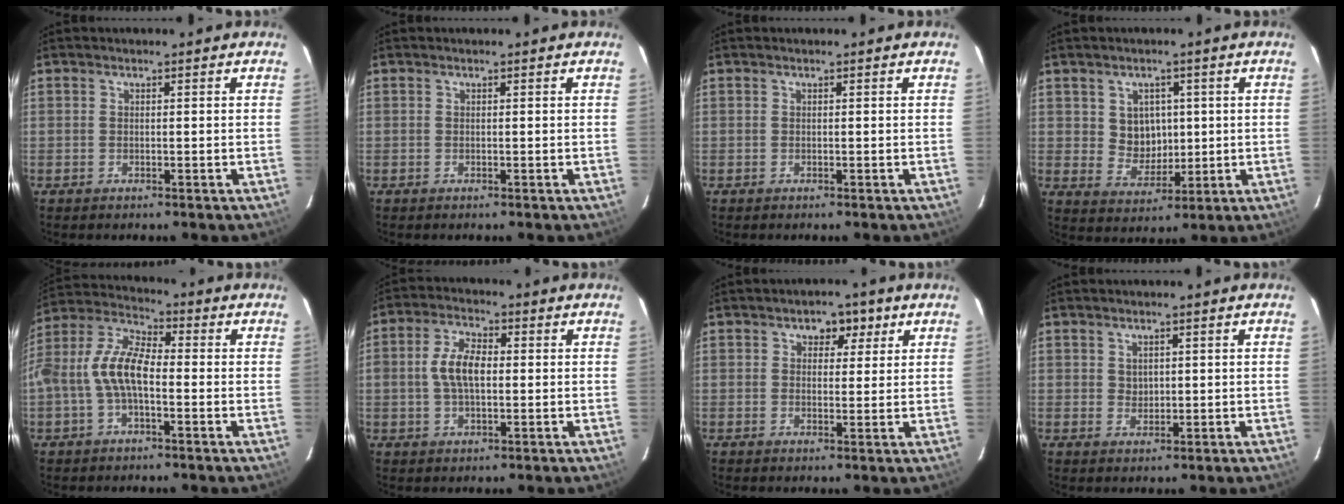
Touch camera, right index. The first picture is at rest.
{"total": 0.0}
{"total": 0.0}
{"total": 6.2, "force": [1.3, 5.7, 2.0], "torque": [-0.037, 0.005, 0.036]}
{"total": 9.8, "force": [-2.0, 4.5, 8.5], "torque": [-0.183, 0.017, -0.040]}
{"total": 7.0, "force": [0.1, 3.7, 5.9], "torque": [-0.117, 0.012, 0.003]}
{"total": 4.3, "force": [2.1, 3.1, 2.2], "torque": [-0.026, 0.009, 0.027]}
{"total": 1.8, "force": [0.8, 1.6, 0.4], "torque": [0.000, 0.002, 0.019]}